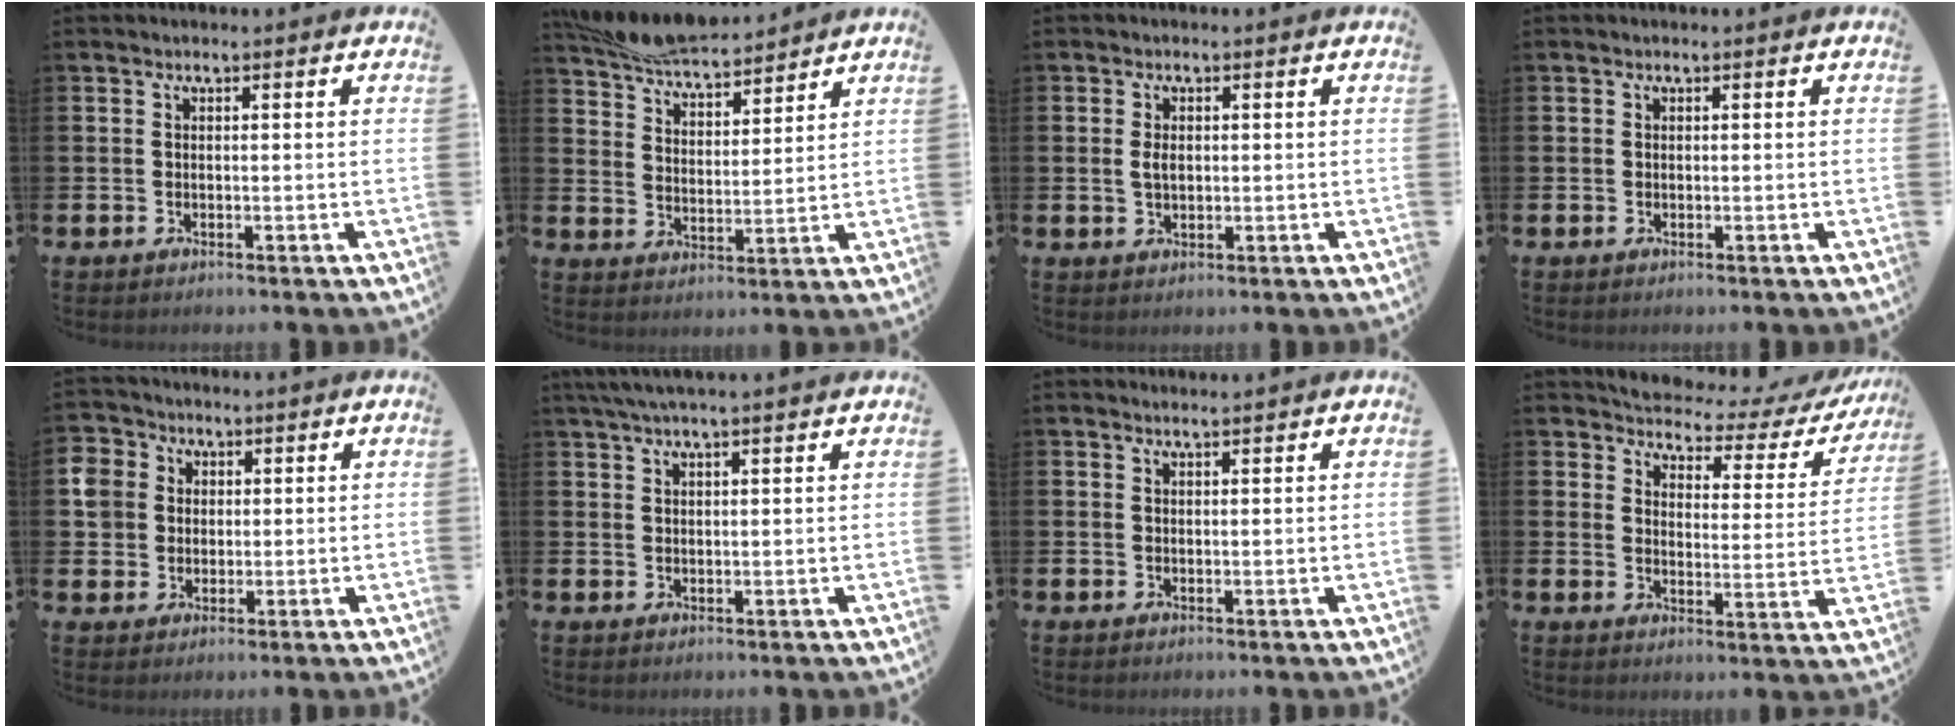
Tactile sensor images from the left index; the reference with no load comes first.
{"total": 7.6, "force": [7.3, 1.0, 1.7], "torque": [-0.059, -0.037, 0.135]}
{"total": 1.9, "force": [0.4, 1.1, 1.4], "torque": [-0.014, -0.001, 0.003]}
{"total": 0.0}
{"total": 5.7, "force": [2.0, 5.2, 0.8], "torque": [-0.026, 0.010, 0.034]}
{"total": 3.0, "force": [2.6, 0.0, 1.7], "torque": [-0.036, -0.001, 0.046]}
{"total": 0.9, "force": [0.9, -0.1, 0.1], "torque": [0.006, -0.005, 0.016]}
{"total": 4.0, "force": [3.8, 1.2, 0.7], "torque": [-0.027, -0.038, 0.054]}